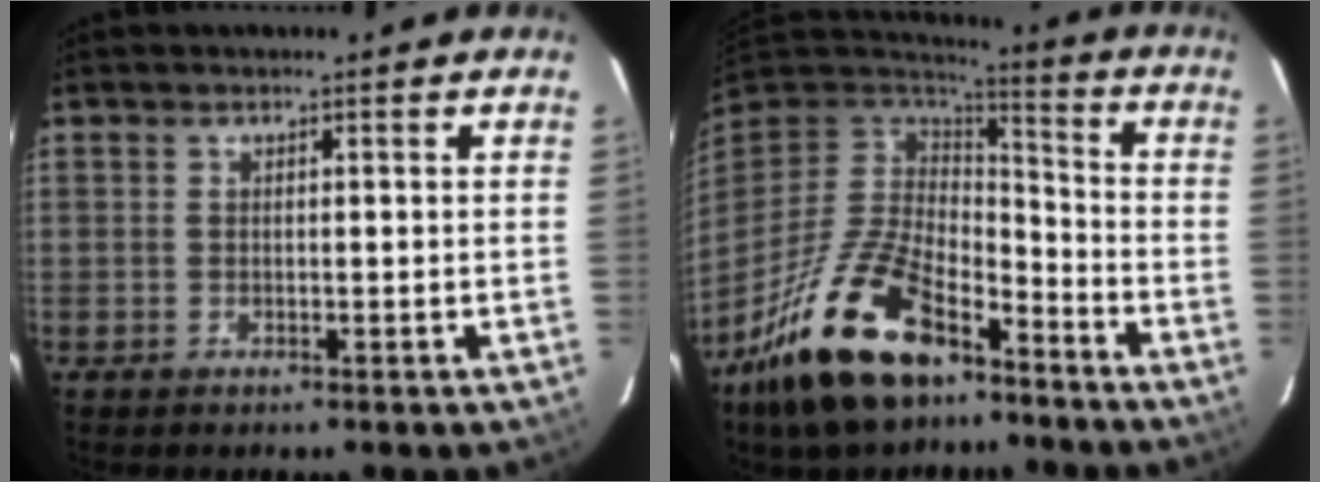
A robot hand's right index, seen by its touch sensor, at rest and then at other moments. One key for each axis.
{"total": 21.7, "fx": -13.8, "fy": 10.1, "fz": 13.4, "tx": -0.277, "ty": -0.018, "tz": -0.240}